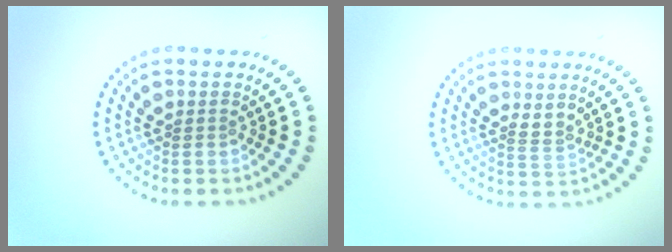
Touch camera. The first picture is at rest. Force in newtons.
{"total": 1.6, "press": 1.0, "slide": 1.2}